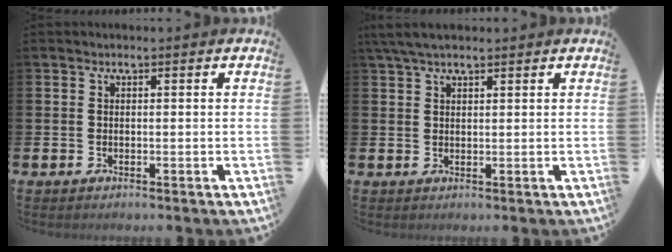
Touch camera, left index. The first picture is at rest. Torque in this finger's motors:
{"motor_torque": [0.26, -0.68, 0.69, 0.21]}